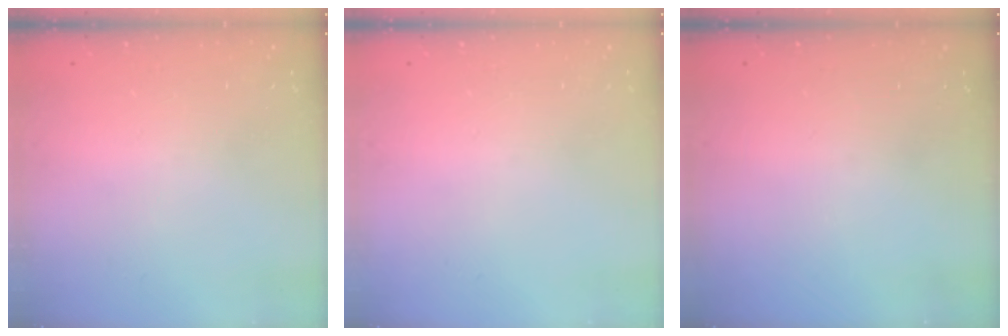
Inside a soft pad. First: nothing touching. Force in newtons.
{"total": 0.0}
{"total": 0.0}